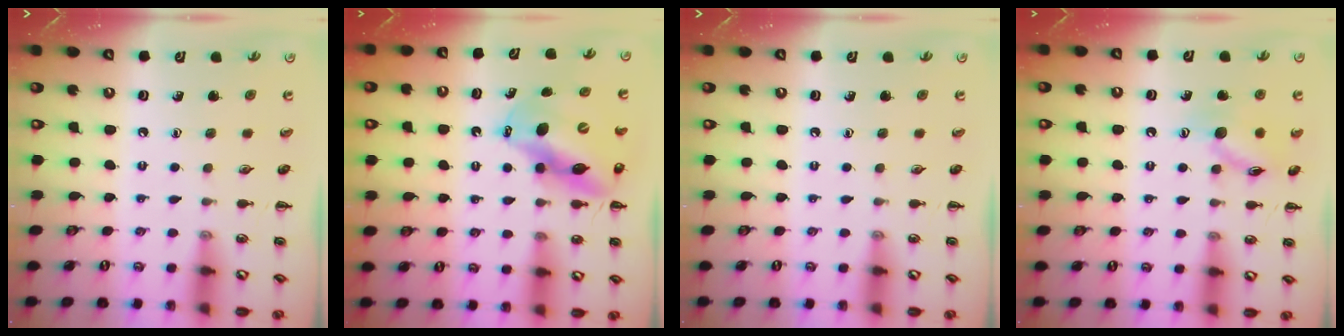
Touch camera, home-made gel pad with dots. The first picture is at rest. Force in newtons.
{"total": 12.9, "press": 12.5, "slide": 3.4}
{"total": 0.0}
{"total": 10.5, "press": 10.5, "slide": 0.5}